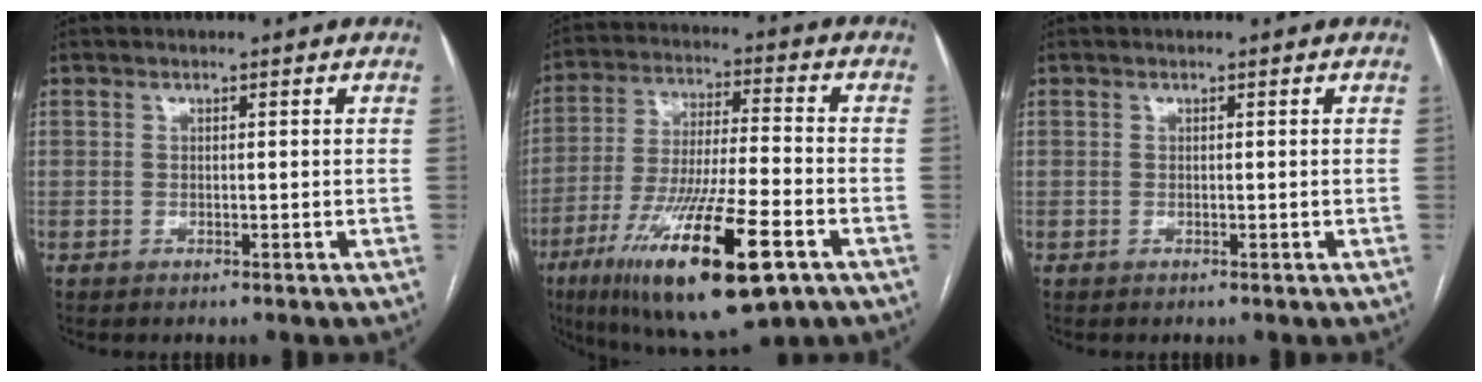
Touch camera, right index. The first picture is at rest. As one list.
[{"total": 20.4, "force": [-10.2, 3.2, 17.4], "torque": [-0.323, -0.037, -0.171]}, {"total": 0.0}]